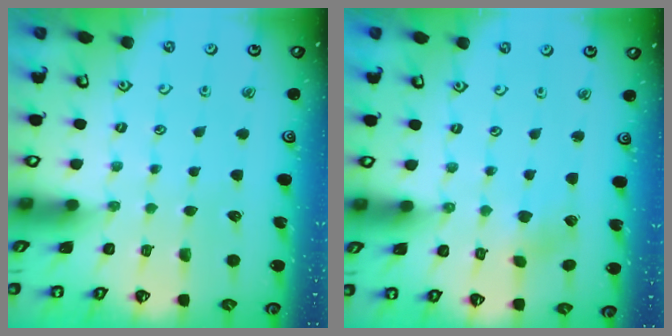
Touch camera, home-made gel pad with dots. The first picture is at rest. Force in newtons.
{"total": 2.3, "press": 2.3, "slide": 0.4}